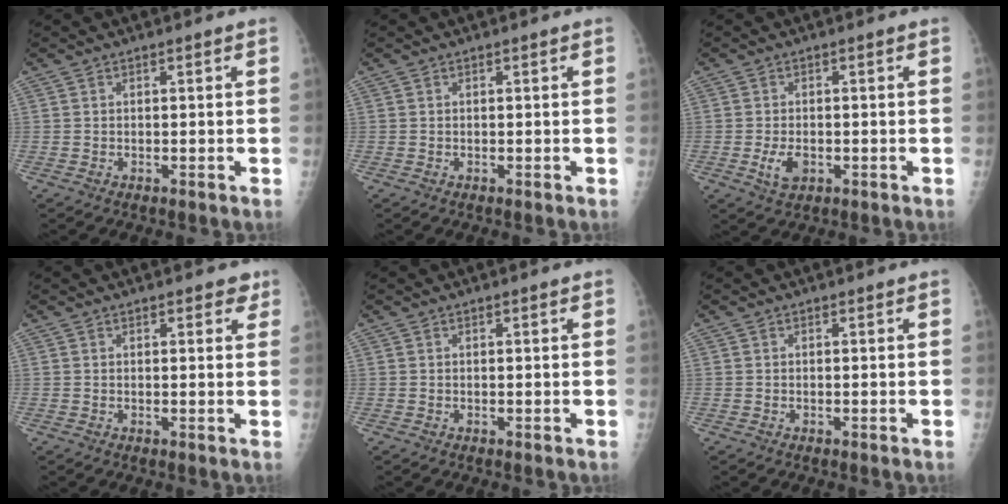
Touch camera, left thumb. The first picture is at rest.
{"total": 0.0}
{"total": 4.1, "force": [-1.2, 2.4, 3.1], "torque": [-0.055, 0.003, -0.017]}
{"total": 2.8, "force": [1.7, 1.3, 1.8], "torque": [-0.005, -0.004, 0.016]}
{"total": 0.6, "force": [0.2, 0.1, 0.5], "torque": [-0.010, 0.002, 0.002]}
{"total": 0.0}